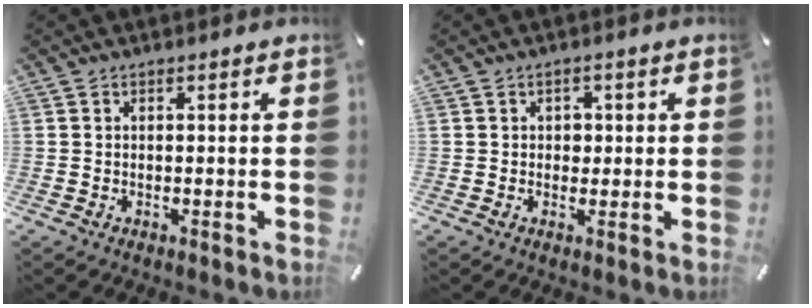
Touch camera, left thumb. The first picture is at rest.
{"total": 2.3, "force": [0.2, 2.0, 1.0], "torque": [0.001, -0.002, -0.005]}